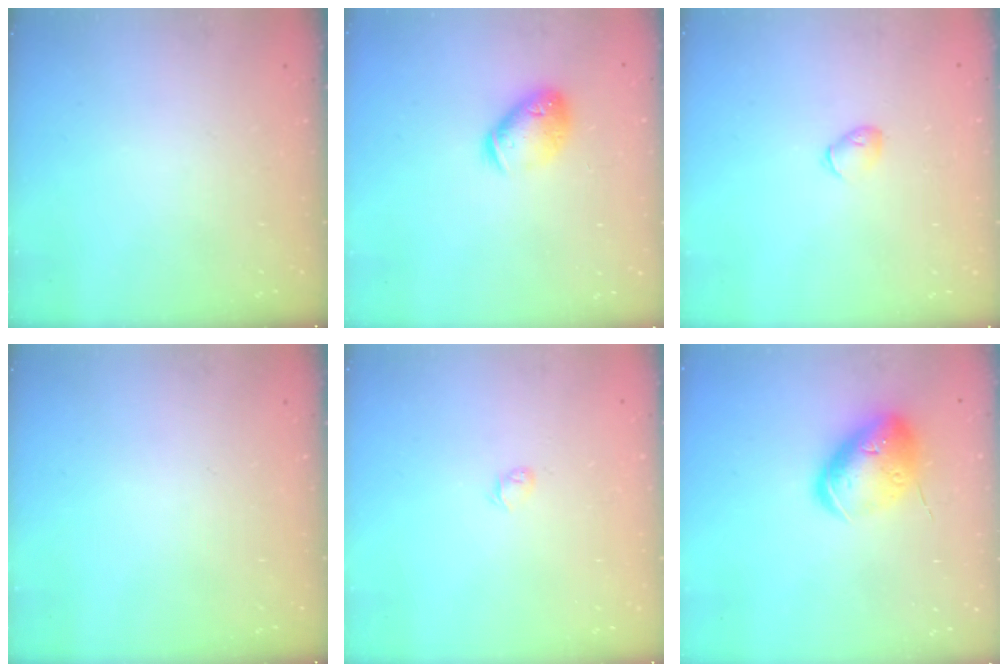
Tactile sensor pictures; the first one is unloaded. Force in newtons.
{"total": 10.5, "press": 10.4, "slide": 1.5}
{"total": 4.1, "press": 4.0, "slide": 1.0}
{"total": 0.0}
{"total": 2.6, "press": 2.5, "slide": 0.6}
{"total": 16.0, "press": 15.8, "slide": 2.3}